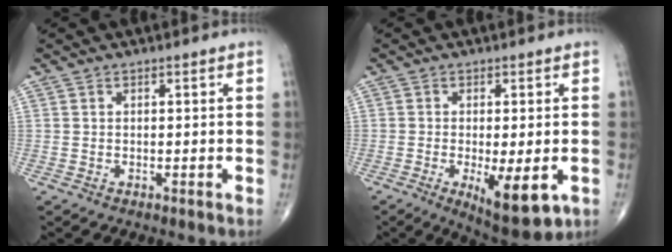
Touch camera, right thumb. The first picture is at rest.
{"total": 10.3, "force": [-3.1, 3.4, 9.2], "torque": [-0.138, -0.019, -0.040]}